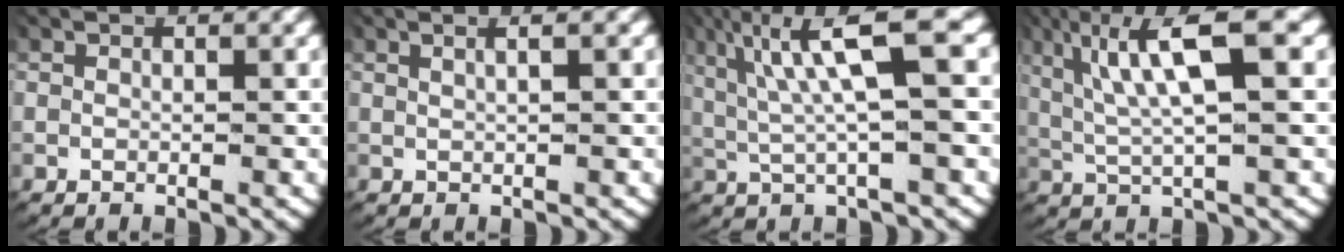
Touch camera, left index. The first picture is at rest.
{"total": 1.6, "force": [0.8, 0.1, 1.4], "torque": [-0.019, 0.008, 0.015]}
{"total": 6.0, "force": [2.0, 1.3, 5.5], "torque": [-0.093, 0.015, 0.033]}
{"total": 6.5, "force": [2.5, 1.7, 5.8], "torque": [-0.103, 0.009, 0.043]}